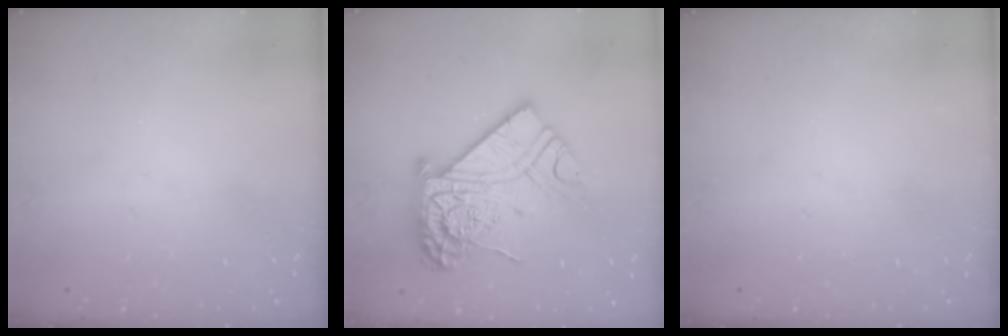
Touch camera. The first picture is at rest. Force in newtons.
{"total": 20.4, "press": 20.3, "slide": 1.4}
{"total": 0.0}